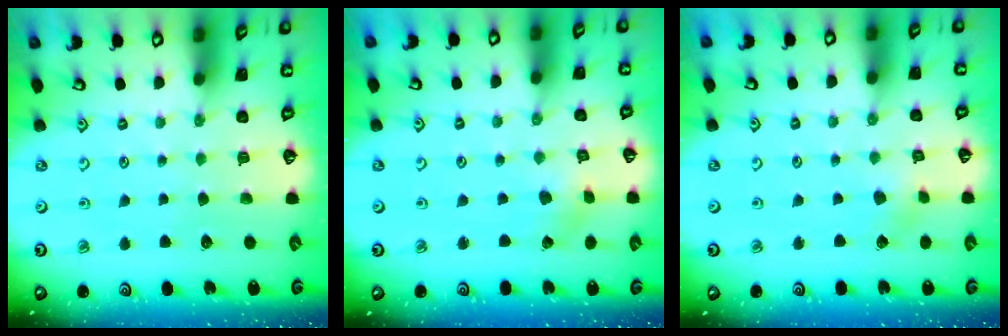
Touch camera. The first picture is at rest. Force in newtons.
{"total": 1.4, "press": 1.4, "slide": 0.3}
{"total": 2.7, "press": 2.7, "slide": 0.7}